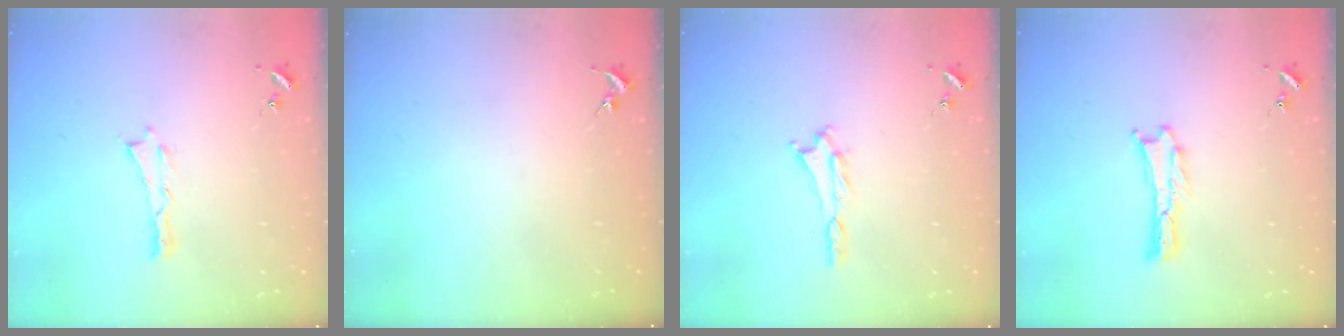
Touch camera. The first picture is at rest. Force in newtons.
{"total": 0.0}
{"total": 1.2, "press": 1.2, "slide": 0.2}
{"total": 0.0}